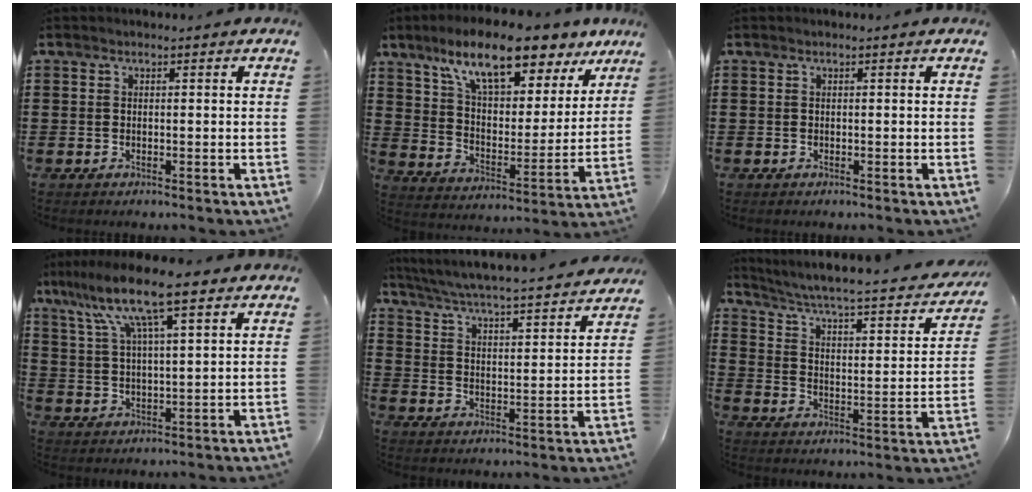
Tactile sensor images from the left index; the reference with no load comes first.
{"total": 12.3, "force": [9.7, 2.9, 7.0], "torque": [-0.147, -0.040, 0.166]}
{"total": 0.0}
{"total": 11.4, "force": [7.7, 1.4, 8.3], "torque": [-0.180, -0.012, 0.133]}
{"total": 4.5, "force": [4.2, -0.5, 1.5], "torque": [-0.052, -0.040, 0.064]}
{"total": 3.5, "force": [2.4, 0.3, 2.5], "torque": [-0.064, -0.035, 0.027]}